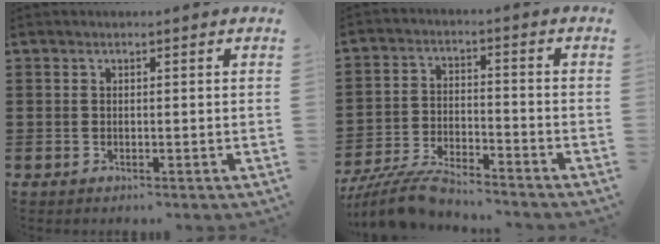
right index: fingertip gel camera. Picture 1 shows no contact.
{"total": 7.4, "force": [-7.1, 0.7, 2.1], "torque": [-0.059, 0.001, -0.140]}